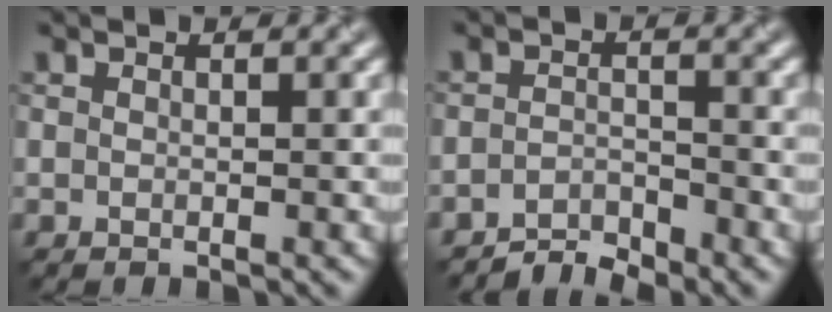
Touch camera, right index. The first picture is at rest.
{"total": 2.5, "force": [-2.4, 0.5, 0.5], "torque": [-0.005, 0.004, -0.050]}